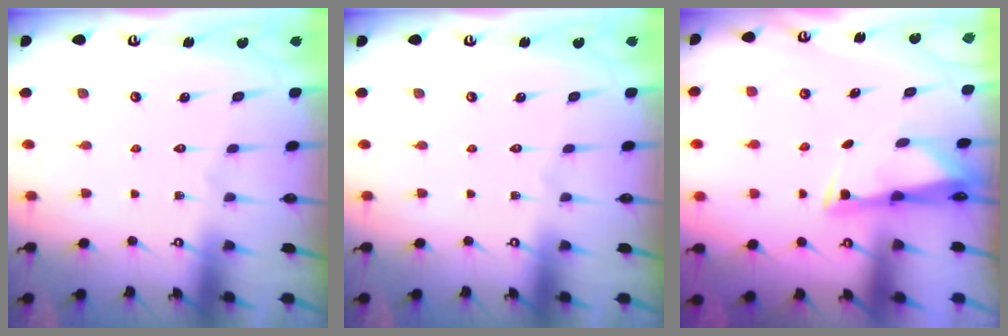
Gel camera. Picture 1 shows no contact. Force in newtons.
{"total": 0.0}
{"total": 2.7, "press": 2.7, "slide": 0.4}